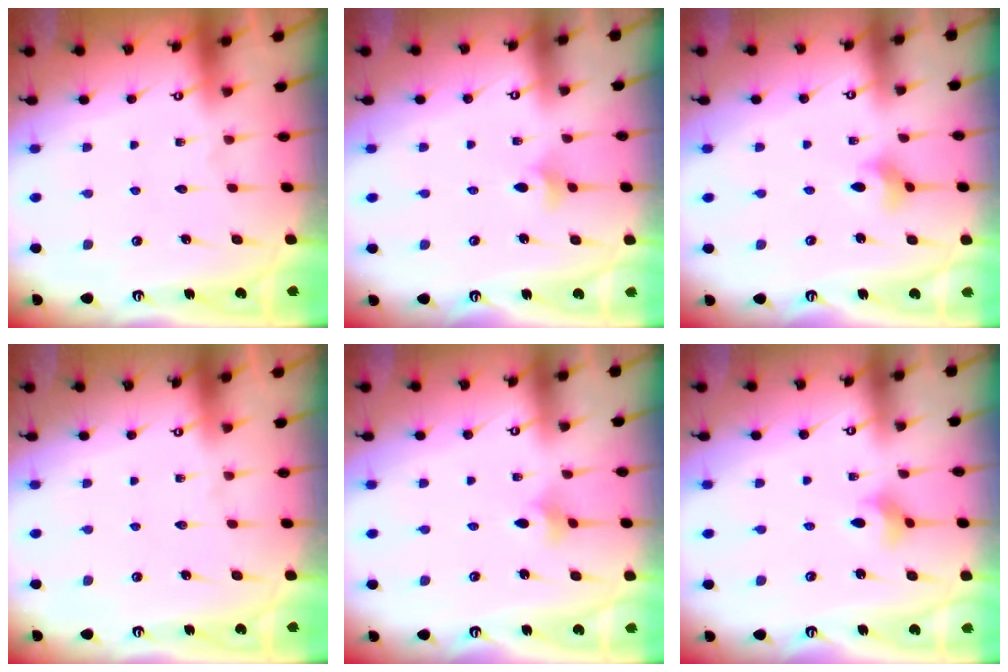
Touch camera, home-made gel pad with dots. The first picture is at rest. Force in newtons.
{"total": 3.8, "press": 3.6, "slide": 1.1}
{"total": 2.7, "press": 2.6, "slide": 0.5}
{"total": 0.0}
{"total": 2.1, "press": 2.0, "slide": 0.5}
{"total": 3.0, "press": 3.0, "slide": 0.4}